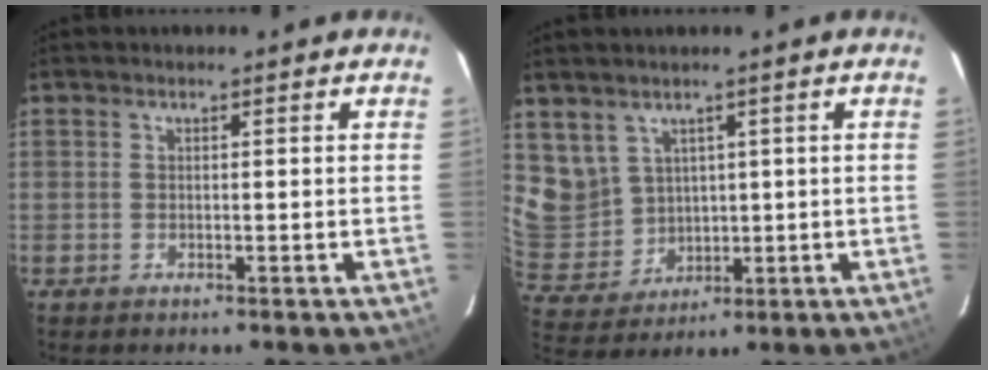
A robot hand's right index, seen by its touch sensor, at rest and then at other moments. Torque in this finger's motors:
{"motor_torque": [0.45, 0.31, 0.18, 0.01]}